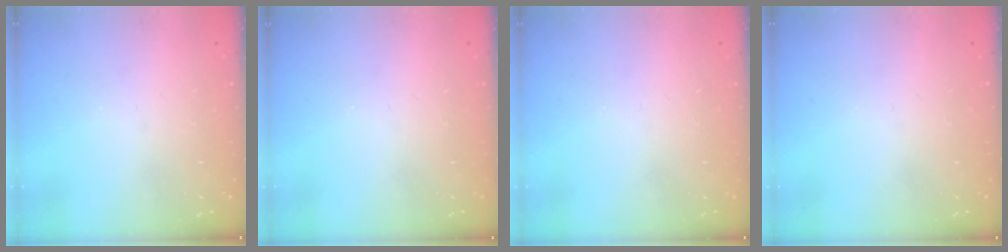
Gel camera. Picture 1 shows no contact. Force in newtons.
{"total": 0.0}
{"total": 0.0}
{"total": 0.0}